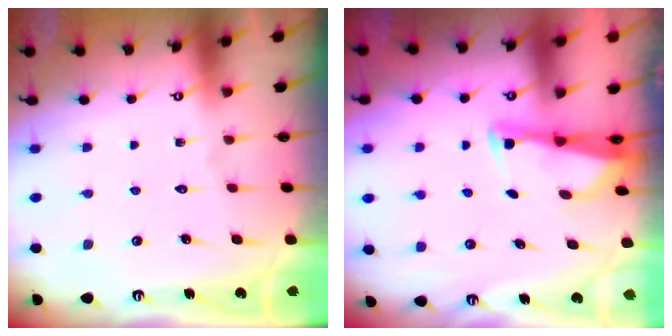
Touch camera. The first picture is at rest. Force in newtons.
{"total": 2.8, "press": 2.7, "slide": 0.6}